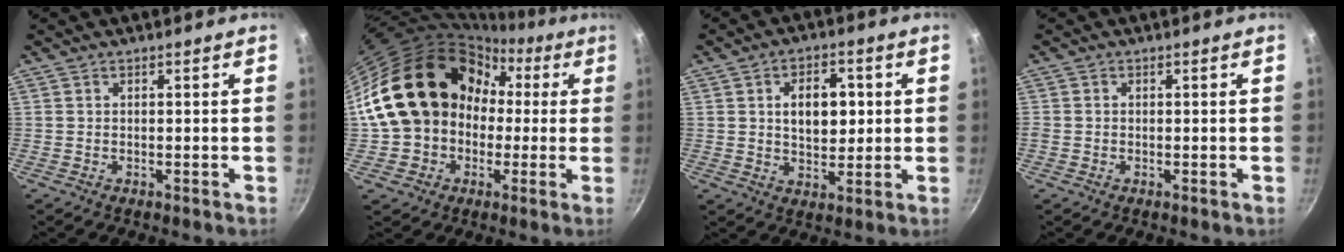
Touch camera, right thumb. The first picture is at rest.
{"total": 20.8, "force": [1.0, 17.2, 11.6], "torque": [-0.182, 0.064, 0.021]}
{"total": 9.2, "force": [1.6, 5.8, 6.9], "torque": [-0.078, 0.000, 0.024]}
{"total": 1.0, "force": [-0.2, 0.9, 0.3], "torque": [-0.006, 0.001, -0.005]}